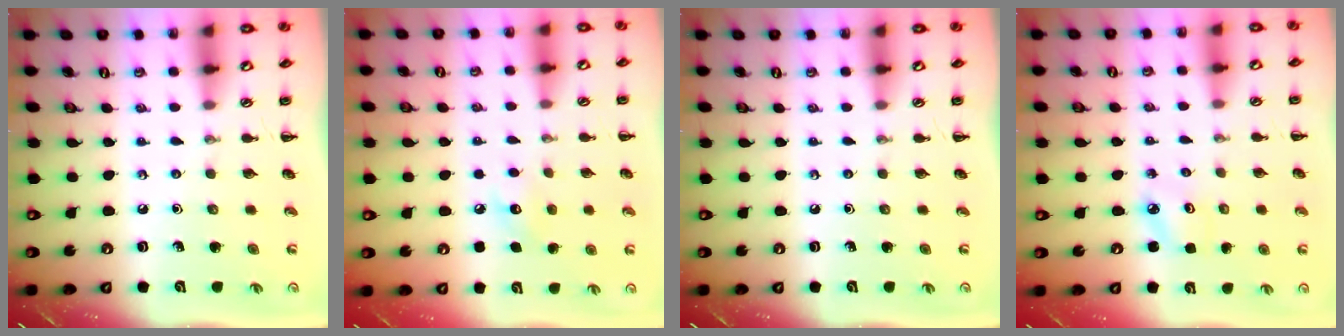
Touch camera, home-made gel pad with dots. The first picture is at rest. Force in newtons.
{"total": 7.1, "press": 6.8, "slide": 1.8}
{"total": 0.0}
{"total": 2.6, "press": 2.5, "slide": 0.6}